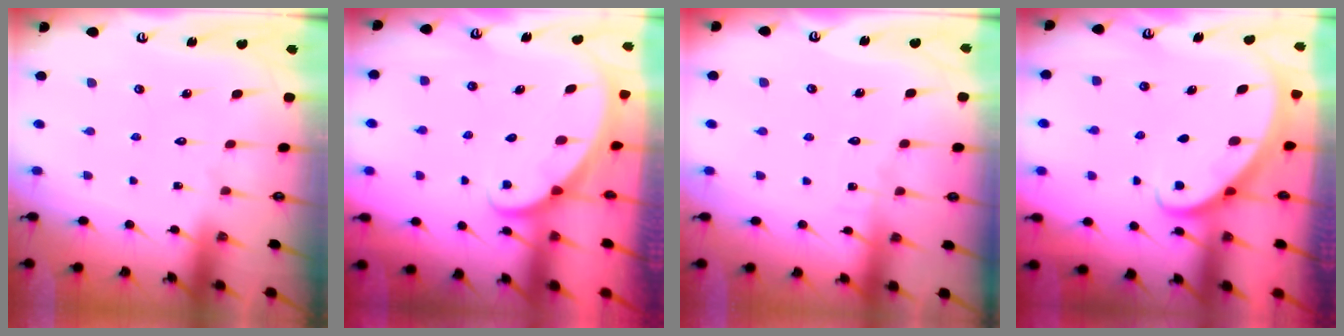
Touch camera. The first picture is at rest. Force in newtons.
{"total": 1.5, "press": 1.5, "slide": 0.0}
{"total": 2.6, "press": 2.6, "slide": 0.3}
{"total": 2.7, "press": 2.7, "slide": 0.2}